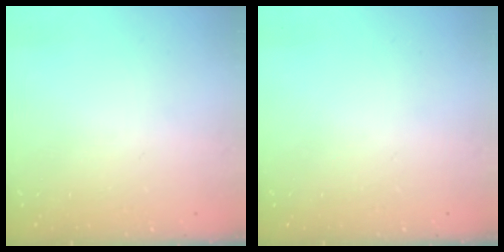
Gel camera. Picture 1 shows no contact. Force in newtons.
{"total": 0.0}